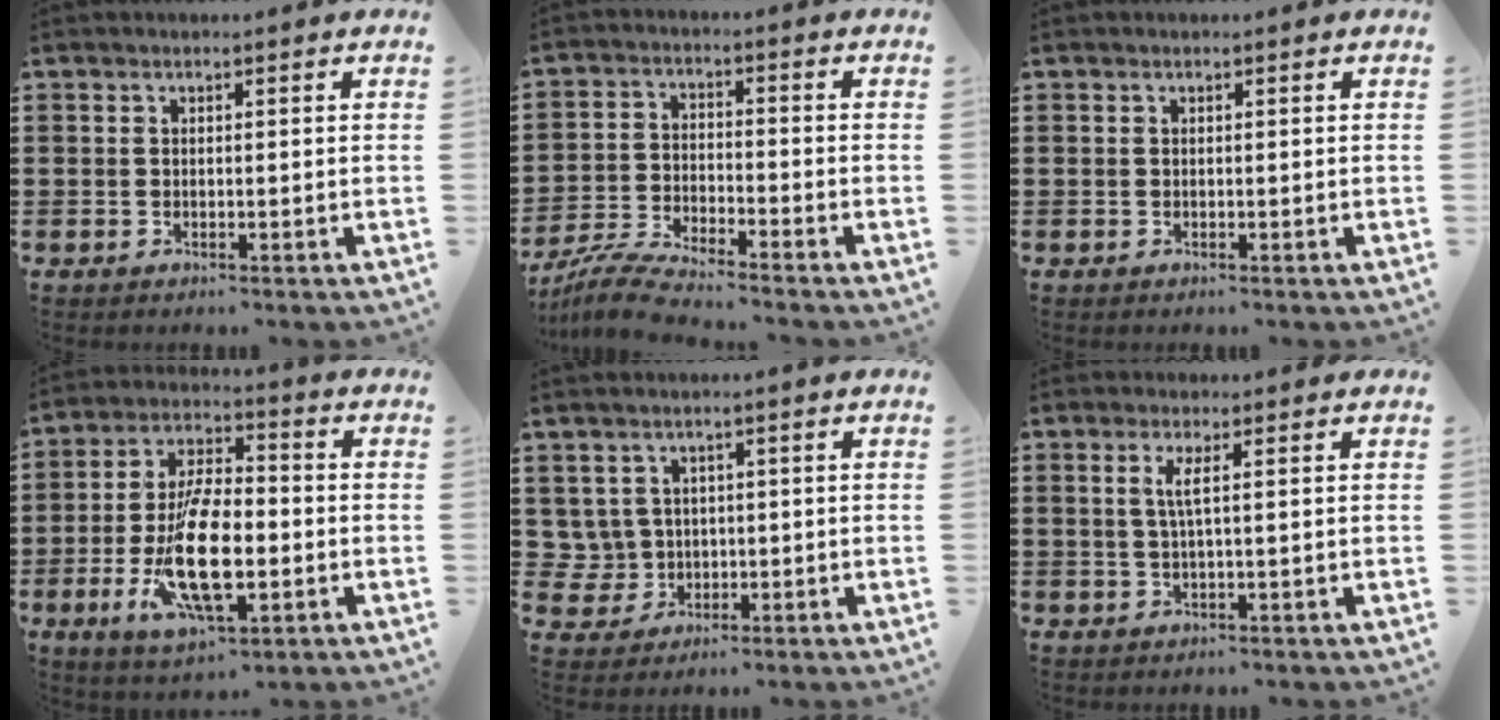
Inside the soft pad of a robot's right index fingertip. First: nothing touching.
{"total": 5.5, "force": [-5.3, 0.0, 1.6], "torque": [-0.045, -0.009, -0.105]}
{"total": 0.0}
{"total": 13.8, "force": [-3.3, 5.7, 12.1], "torque": [-0.254, -0.009, -0.058]}
{"total": 3.2, "force": [0.7, 3.1, 0.2], "torque": [-0.021, 0.010, 0.013]}
{"total": 2.5, "force": [0.5, -0.1, 2.4], "torque": [-0.049, -0.004, 0.008]}